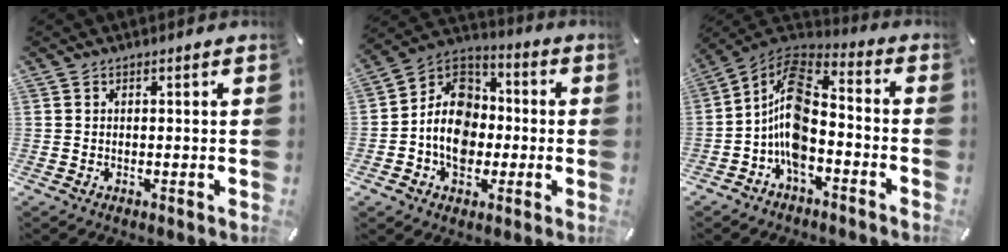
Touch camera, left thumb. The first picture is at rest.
{"total": 12.6, "force": [-3.2, 10.4, 6.4], "torque": [-0.140, 0.019, -0.062]}
{"total": 11.6, "force": [-4.1, 6.6, 8.7], "torque": [-0.184, 0.008, -0.077]}